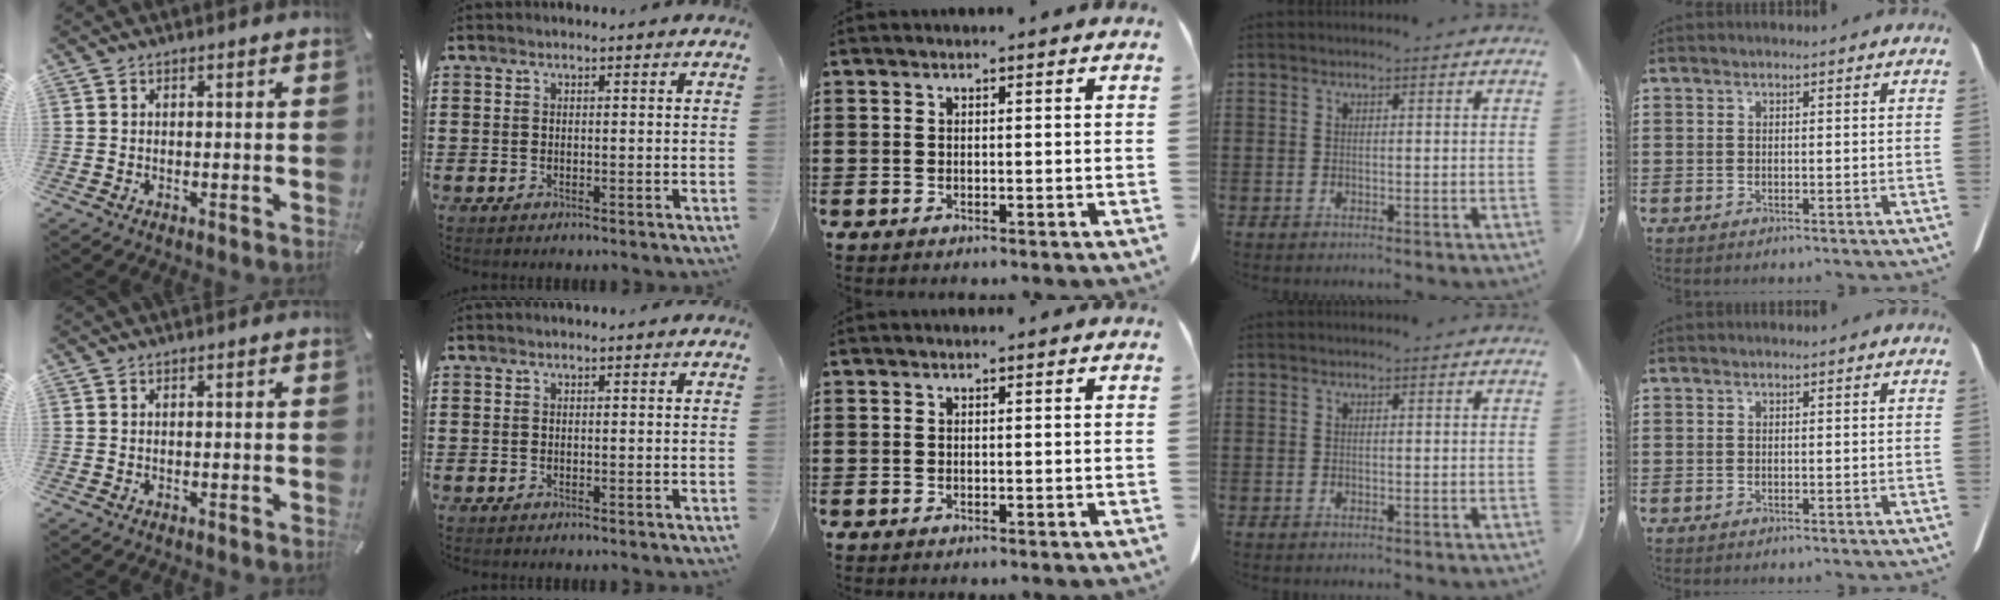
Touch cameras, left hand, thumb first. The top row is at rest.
{}